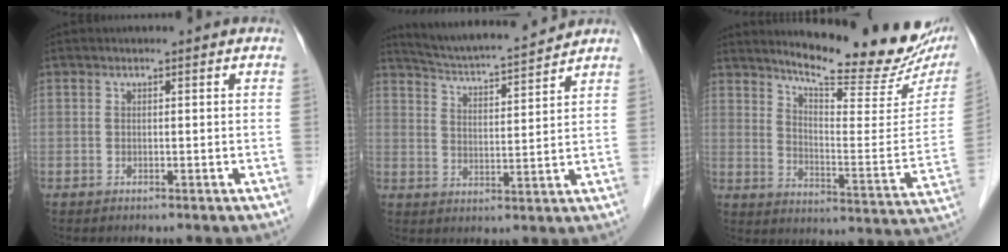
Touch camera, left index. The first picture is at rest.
{"total": 11.5, "force": [11.0, 0.0, 3.6], "torque": [-0.068, 0.008, 0.175]}
{"total": 20.0, "force": [17.2, 2.6, 9.9], "torque": [-0.145, -0.062, 0.227]}